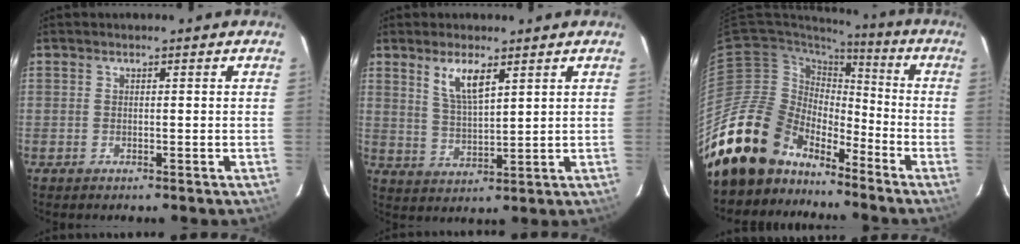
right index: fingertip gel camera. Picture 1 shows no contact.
{"total": 6.2, "force": [3.6, 1.7, 4.8], "torque": [-0.090, -0.005, 0.074]}
{"total": 17.4, "force": [-14.1, 9.5, 3.6], "torque": [-0.086, 0.026, -0.243]}